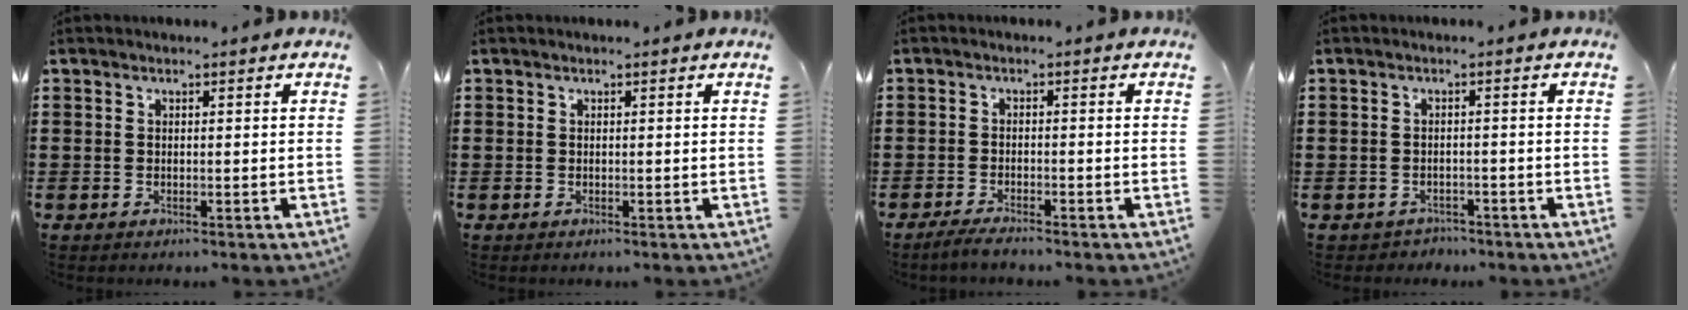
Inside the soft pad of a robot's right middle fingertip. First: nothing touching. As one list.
[{"total": 0.0}, {"total": 2.2, "force": [-2.1, 0.0, 0.8], "torque": [-0.022, -0.001, -0.042]}, {"total": 1.4, "force": [-1.3, 0.5, -0.2], "torque": [-0.004, 0.000, -0.030]}]